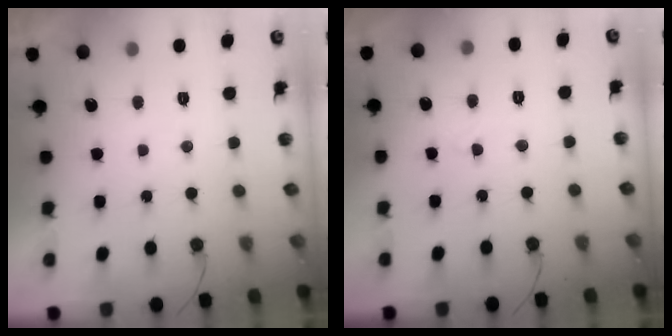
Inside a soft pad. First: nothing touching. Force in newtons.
{"total": 2.6, "press": 2.5, "slide": 0.2}